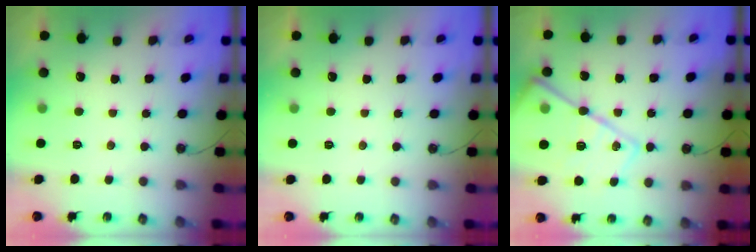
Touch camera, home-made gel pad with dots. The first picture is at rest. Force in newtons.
{"total": 2.2, "press": 2.2, "slide": 0.4}
{"total": 21.7, "press": 21.6, "slide": 1.6}